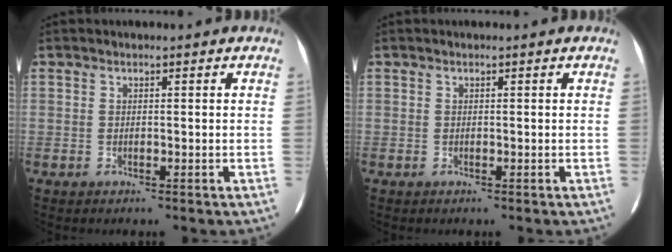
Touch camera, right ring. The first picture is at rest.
{"total": 0.0}